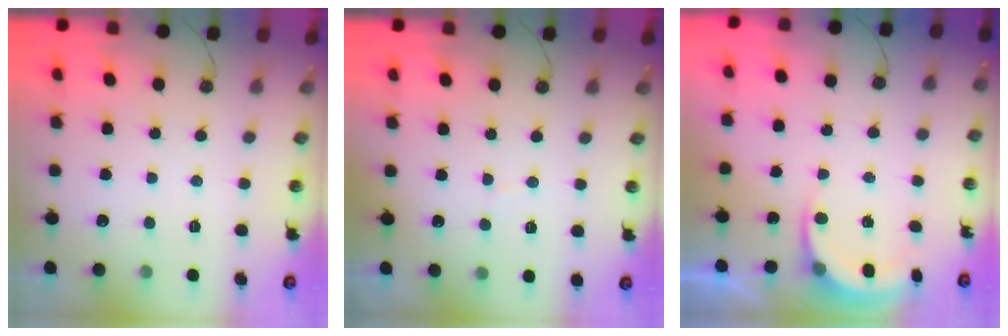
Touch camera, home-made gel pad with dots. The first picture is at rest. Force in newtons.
{"total": 1.8, "press": 1.8, "slide": 0.1}
{"total": 5.7, "press": 5.4, "slide": 1.6}